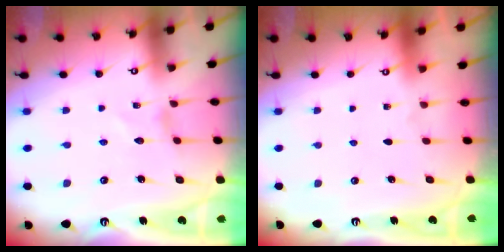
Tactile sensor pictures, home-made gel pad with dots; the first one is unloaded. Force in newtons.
{"total": 0.0}